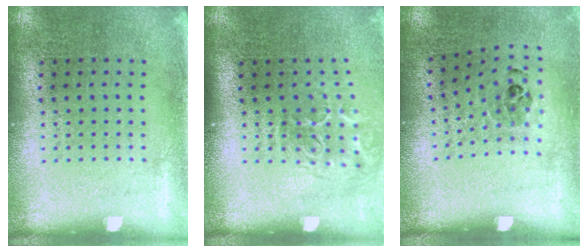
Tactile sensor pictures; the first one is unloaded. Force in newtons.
{"total": 2.1, "press": 1.3, "slide": 1.6}
{"total": 1.0, "press": 0.7, "slide": 0.7}